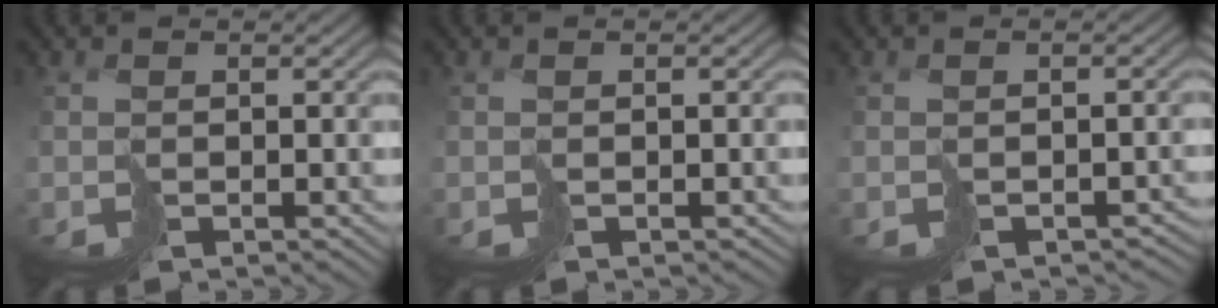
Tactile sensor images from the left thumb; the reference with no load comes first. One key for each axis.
{"total": 0.6, "fx": -0.3, "fy": 0.4, "fz": 0.4, "tx": -0.003, "ty": -0.001, "tz": -0.004}
{"total": 3.2, "fx": -2.0, "fy": 1.8, "fz": 1.8, "tx": -0.023, "ty": -0.010, "tz": -0.022}